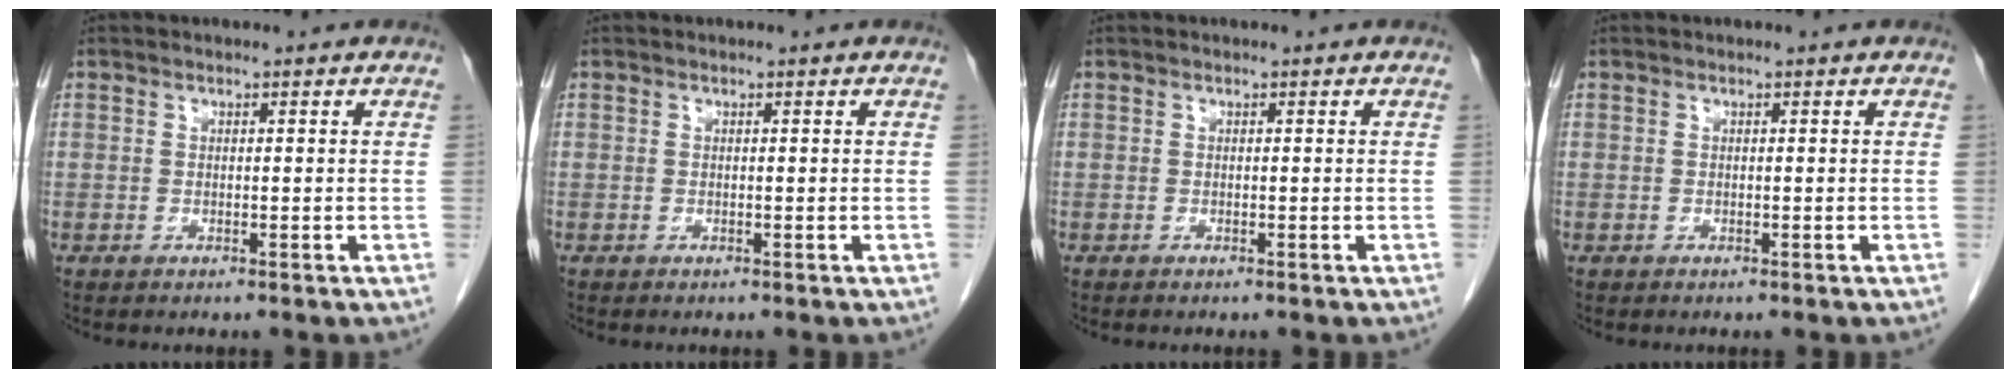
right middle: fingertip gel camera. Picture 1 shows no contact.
{"total": 0.0}
{"total": 0.0}
{"total": 0.0}